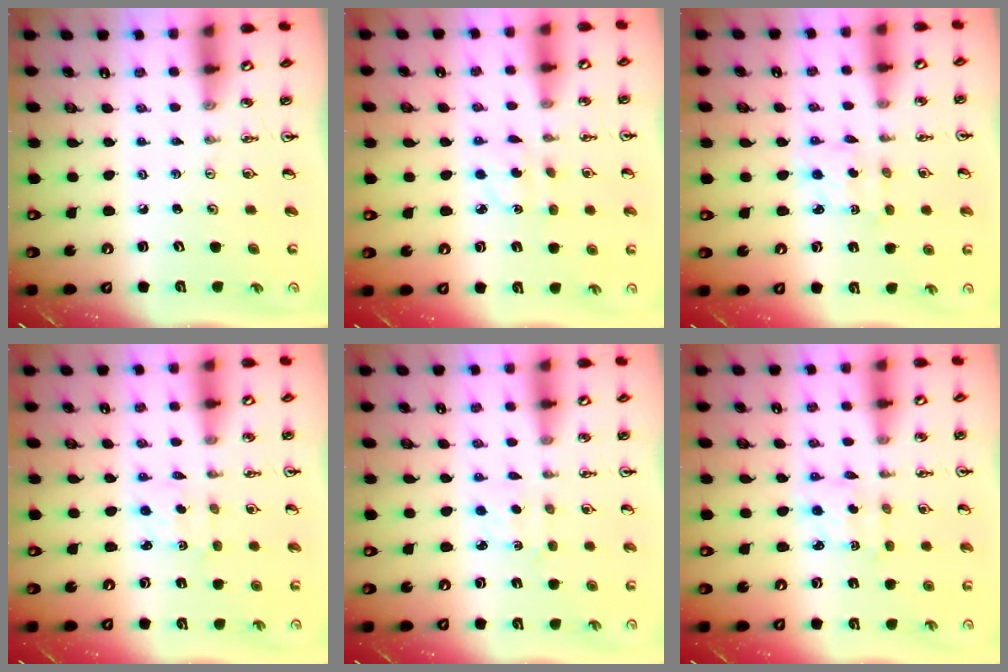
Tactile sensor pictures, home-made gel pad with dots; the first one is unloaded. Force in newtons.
{"total": 3.5, "press": 3.4, "slide": 0.9}
{"total": 2.0, "press": 1.9, "slide": 0.8}
{"total": 1.3, "press": 1.2, "slide": 0.6}
{"total": 0.9, "press": 0.9, "slide": 0.2}
{"total": 2.0, "press": 1.9, "slide": 0.8}